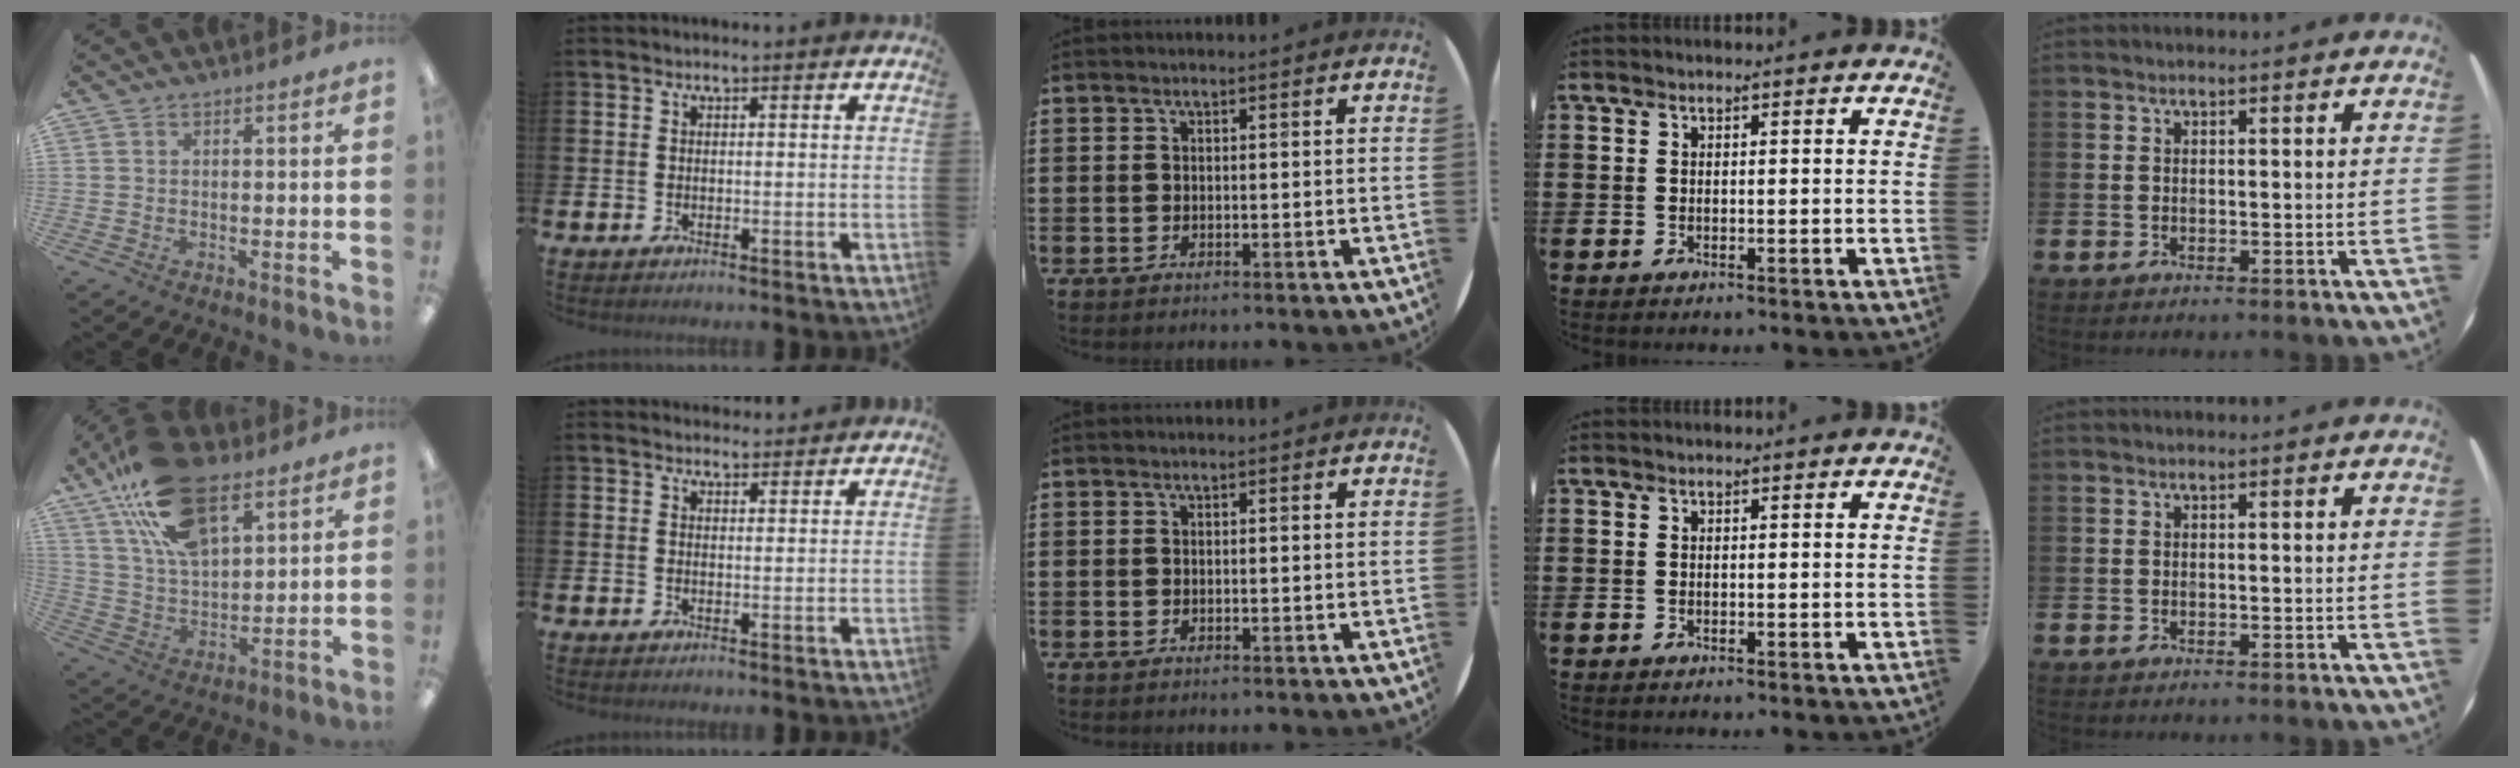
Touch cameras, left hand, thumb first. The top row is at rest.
{"thumb": {"total": 21.4, "force": [12.4, 10.8, 13.6], "torque": [-0.254, -0.045, 0.223]}, "index": {"total": 2.2, "force": [2.1, 0.6, -0.2], "torque": [0.012, -0.013, 0.036]}}